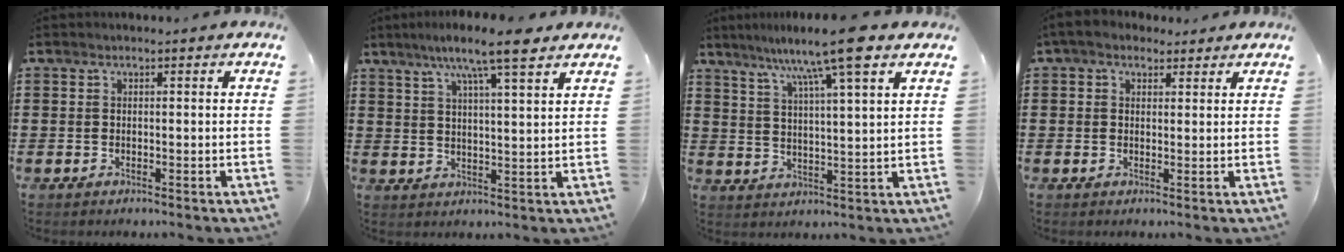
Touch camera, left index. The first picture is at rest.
{"total": 8.6, "force": [6.3, 0.9, 5.8], "torque": [-0.119, -0.010, 0.108]}
{"total": 9.7, "force": [7.1, 0.3, 6.6], "torque": [-0.123, -0.024, 0.116]}
{"total": 3.0, "force": [2.1, 1.9, 0.9], "torque": [-0.027, 0.007, 0.038]}